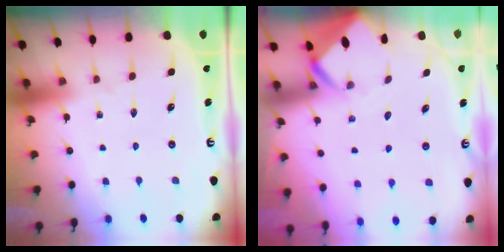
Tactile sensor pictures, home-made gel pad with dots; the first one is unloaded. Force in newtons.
{"total": 3.2, "press": 3.2, "slide": 0.2}